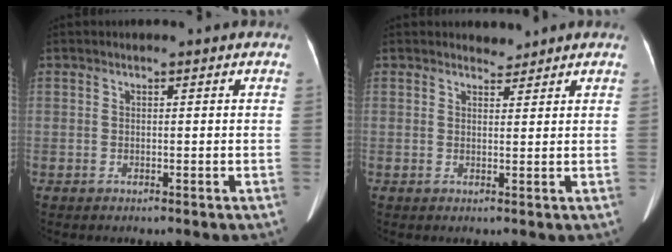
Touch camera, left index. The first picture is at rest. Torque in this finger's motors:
{"motor_torque": [0.90, -1.24, -0.05, 0.00]}